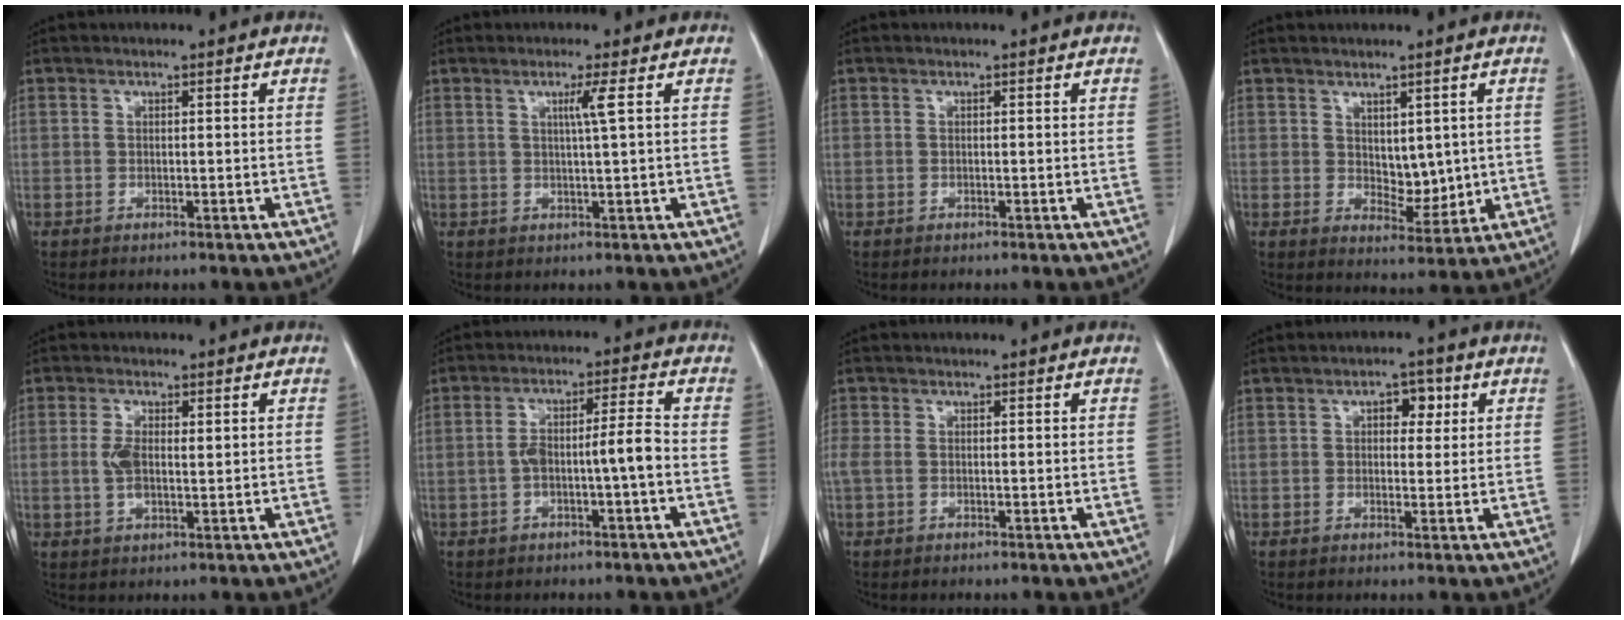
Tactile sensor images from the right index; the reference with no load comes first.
{"total": 2.5, "force": [0.8, -0.9, 2.2], "torque": [-0.042, -0.005, 0.016]}
{"total": 0.0}
{"total": 4.9, "force": [0.9, 2.9, 3.8], "torque": [-0.051, -0.005, 0.030]}
{"total": 3.9, "force": [0.6, 1.6, 3.5], "torque": [-0.077, 0.005, 0.017]}
{"total": 5.9, "force": [-1.4, 0.3, 5.7], "torque": [-0.108, 0.024, -0.018]}
{"total": 2.2, "force": [-0.3, 1.5, 1.6], "torque": [-0.058, 0.011, 0.000]}
{"total": 3.4, "force": [1.2, 2.0, 2.5], "torque": [-0.030, 0.011, 0.015]}